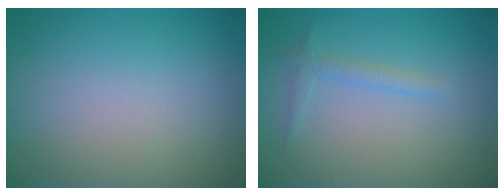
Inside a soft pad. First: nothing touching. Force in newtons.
{"total": 1.3, "press": 1.3, "slide": 0.1}